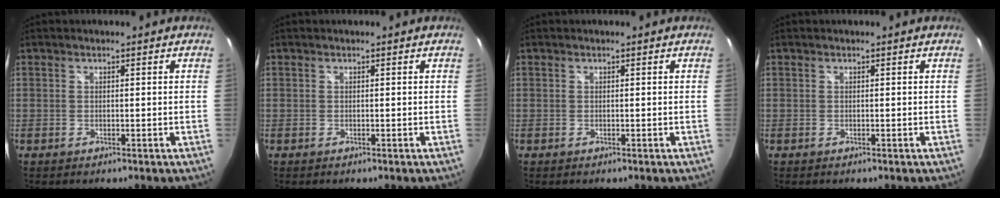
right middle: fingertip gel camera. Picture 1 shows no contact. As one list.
[{"total": 0.0}, {"total": 0.0}, {"total": 0.0}]